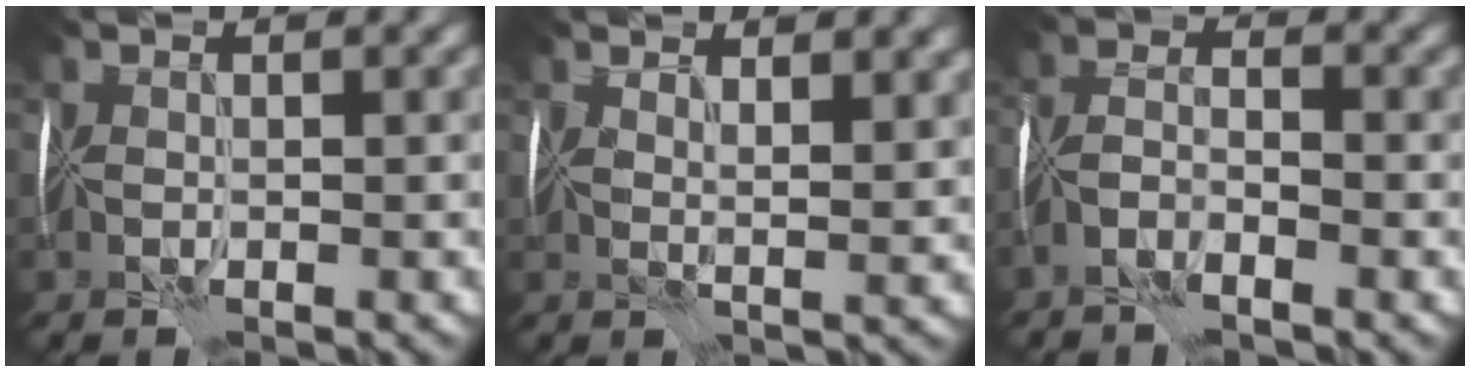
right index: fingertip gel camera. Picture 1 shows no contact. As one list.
[{"total": 2.7, "force": [2.4, 0.3, 1.3], "torque": [-0.014, 0.004, 0.035]}, {"total": 2.0, "force": [-1.5, 0.2, 1.3], "torque": [-0.029, 0.009, -0.040]}]